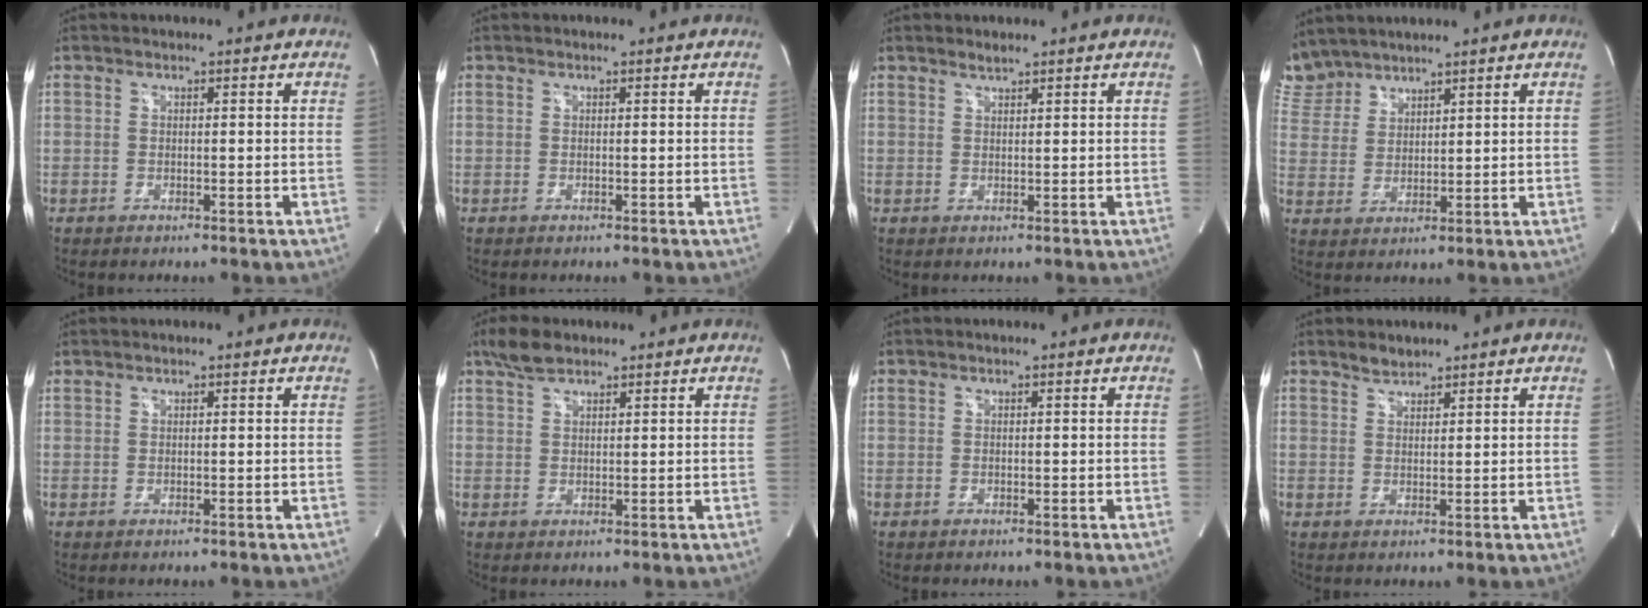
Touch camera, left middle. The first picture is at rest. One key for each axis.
{"total": 0.0}
{"total": 1.1, "fx": 1.1, "fy": 0.0, "fz": 0.3, "tx": -0.010, "ty": 0.000, "tz": 0.022}
{"total": 6.9, "fx": 6.5, "fy": 2.2, "fz": 0.1, "tx": -0.014, "ty": 0.014, "tz": 0.146}
{"total": 0.8, "fx": 0.8, "fy": 0.0, "fz": 0.1, "tx": -0.010, "ty": 0.012, "tz": 0.020}
{"total": 4.0, "fx": 3.1, "fy": 1.6, "fz": 1.9, "tx": -0.045, "ty": 0.010, "tz": 0.062}
{"total": 0.0}
{"total": 1.9, "fx": 1.8, "fy": 0.6, "fz": 0.2, "tx": -0.005, "ty": 0.001, "tz": 0.035}